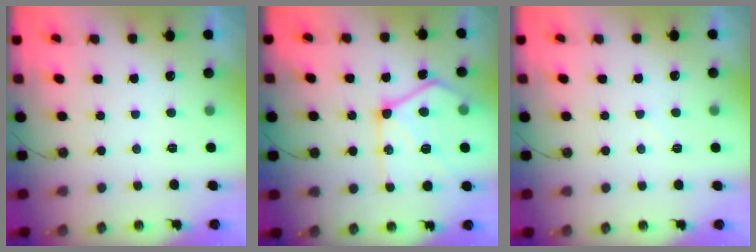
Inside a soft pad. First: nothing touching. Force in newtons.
{"total": 18.1, "press": 18.0, "slide": 1.8}
{"total": 3.6, "press": 3.6, "slide": 0.5}